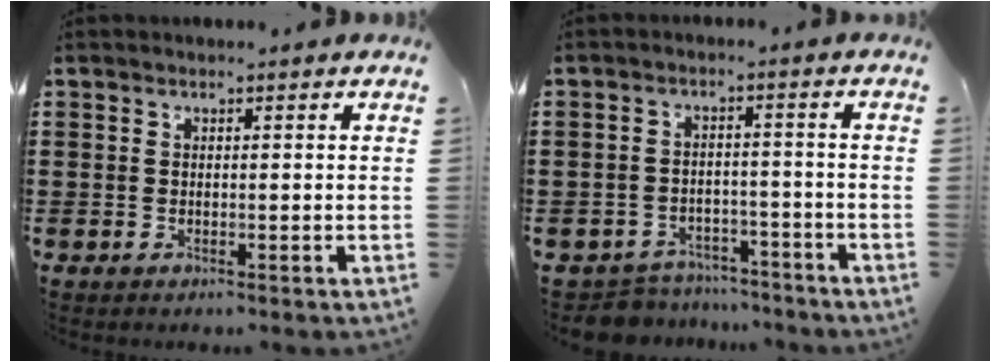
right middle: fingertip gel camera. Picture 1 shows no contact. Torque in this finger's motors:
{"motor_torque": [-0.33, 0.09, 0.05, -0.01]}